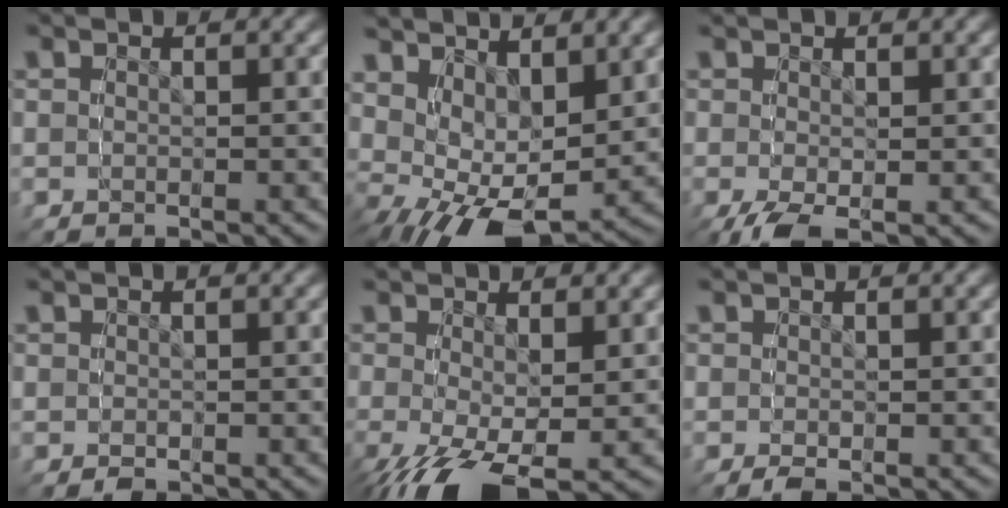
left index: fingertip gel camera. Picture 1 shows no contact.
{"total": 5.3, "force": [2.2, 4.1, 2.5], "torque": [-0.051, 0.010, 0.036]}
{"total": 0.8, "force": [0.2, 0.7, -0.1], "torque": [0.007, -0.006, 0.009]}
{"total": 1.1, "force": [0.3, 1.0, 0.3], "torque": [-0.002, -0.004, 0.008]}
{"total": 2.8, "force": [-0.8, 2.4, 1.2], "torque": [-0.014, -0.016, -0.005]}
{"total": 0.6, "force": [0.4, 0.3, 0.3], "torque": [-0.001, -0.003, 0.009]}